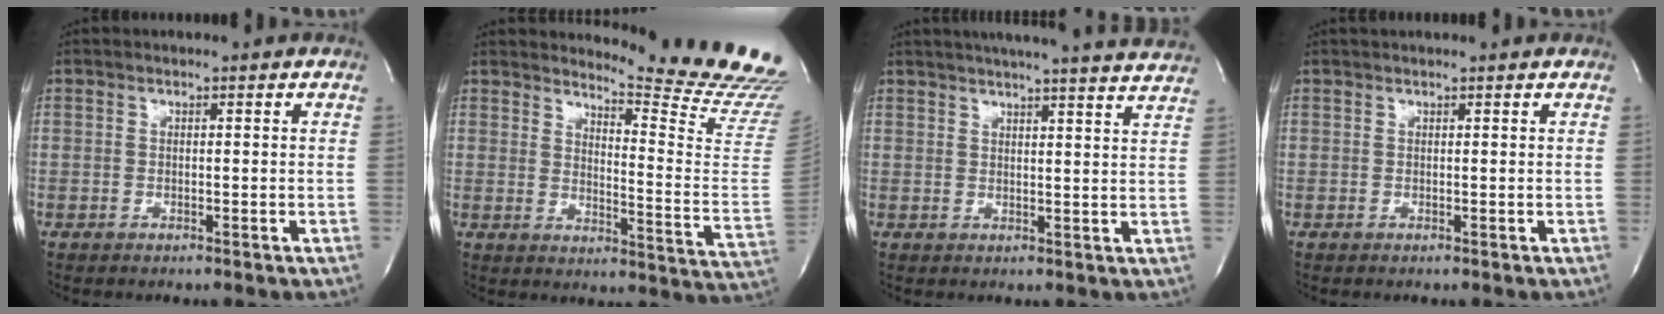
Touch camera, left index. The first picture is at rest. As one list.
[{"total": 17.8, "force": [17.2, -1.5, 4.5], "torque": [-0.073, -0.165, 0.195]}, {"total": 21.1, "force": [19.5, 0.5, 8.2], "torque": [-0.125, -0.014, 0.235]}, {"total": 3.8, "force": [3.6, 0.3, 1.4], "torque": [-0.017, 0.032, 0.039]}]